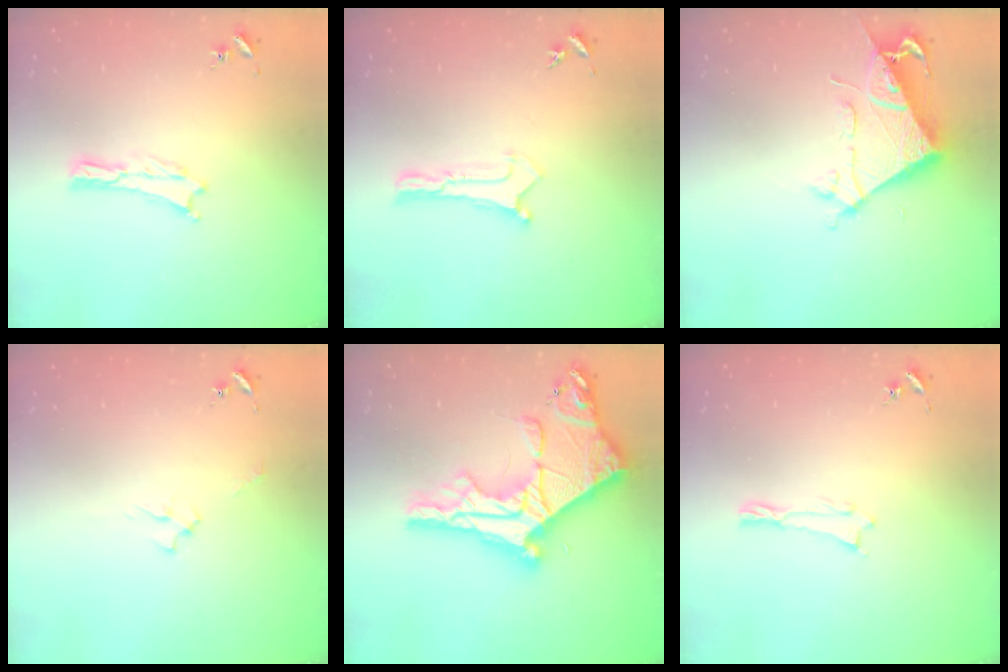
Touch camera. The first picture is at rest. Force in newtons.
{"total": 0.0}
{"total": 6.8, "press": 6.7, "slide": 0.6}
{"total": 2.4, "press": 2.4, "slide": 0.4}
{"total": 12.9, "press": 12.9, "slide": 1.3}
{"total": 0.0}